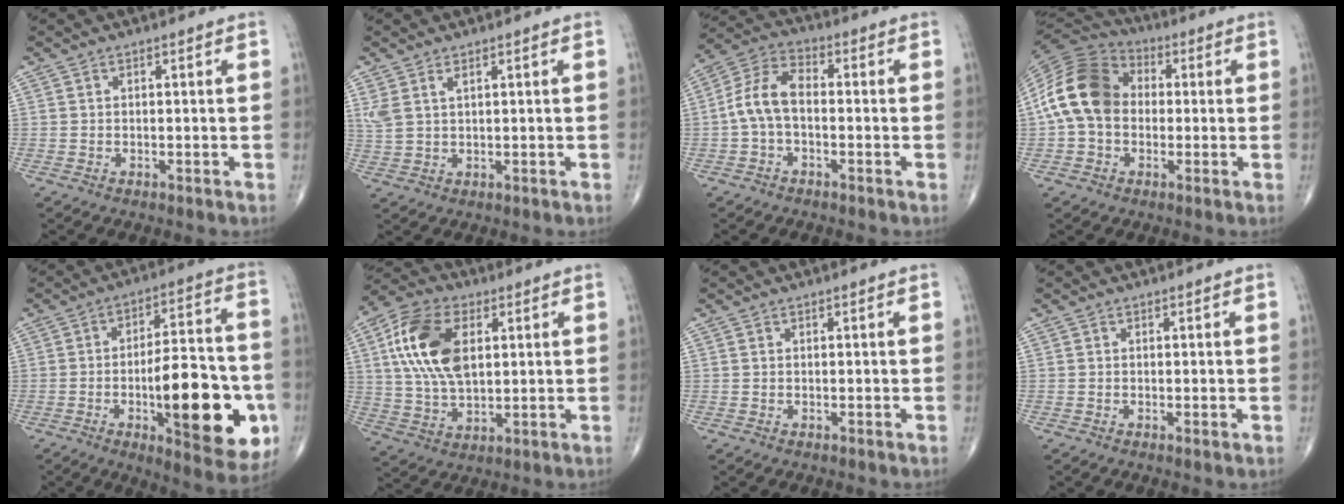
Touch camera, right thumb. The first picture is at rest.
{"total": 3.4, "force": [1.8, 1.5, 2.5], "torque": [-0.063, 0.003, 0.046]}
{"total": 8.2, "force": [-1.0, 4.7, 6.7], "torque": [-0.132, 0.031, -0.030]}
{"total": 15.0, "force": [0.3, 11.4, 9.8], "torque": [-0.184, 0.035, -0.006]}
{"total": 22.8, "force": [-6.0, 8.2, 20.4], "torque": [-0.254, 0.018, -0.070]}
{"total": 15.7, "force": [3.9, 9.0, 12.3], "torque": [-0.232, 0.001, 0.072]}
{"total": 0.0}
{"total": 0.6, "force": [-0.1, 0.1, 0.6], "torque": [-0.015, -0.004, -0.003]}